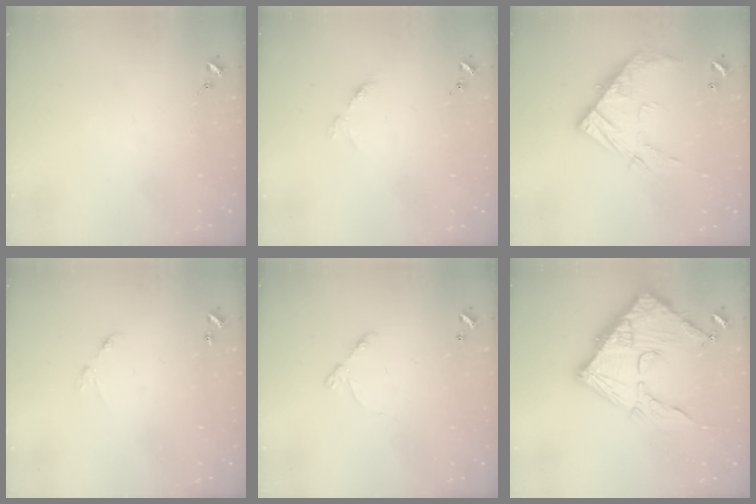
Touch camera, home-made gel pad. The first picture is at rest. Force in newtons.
{"total": 3.0, "press": 2.9, "slide": 0.4}
{"total": 13.7, "press": 13.6, "slide": 1.0}
{"total": 5.5, "press": 5.5, "slide": 0.3}
{"total": 6.5, "press": 6.4, "slide": 0.5}
{"total": 20.9, "press": 20.8, "slide": 1.8}